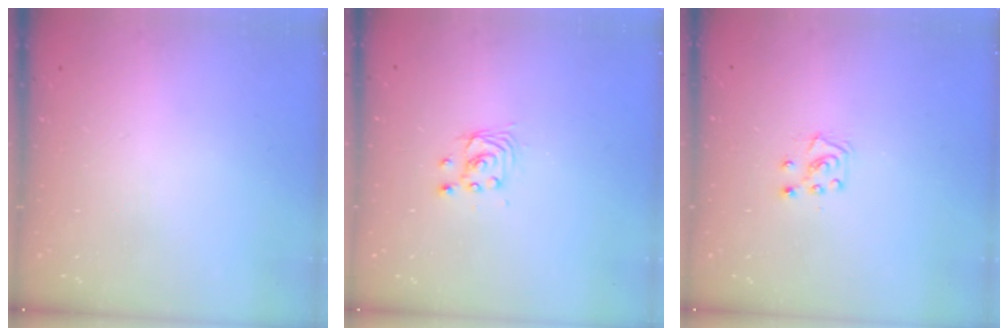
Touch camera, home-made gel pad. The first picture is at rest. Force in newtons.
{"total": 2.9, "press": 2.9, "slide": 0.0}
{"total": 5.4, "press": 5.4, "slide": 0.6}